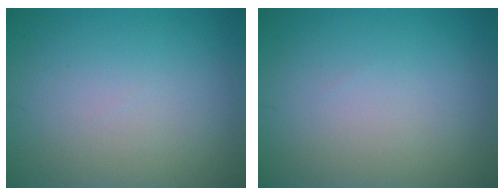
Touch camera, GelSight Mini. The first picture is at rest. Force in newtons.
{"total": 0.0}